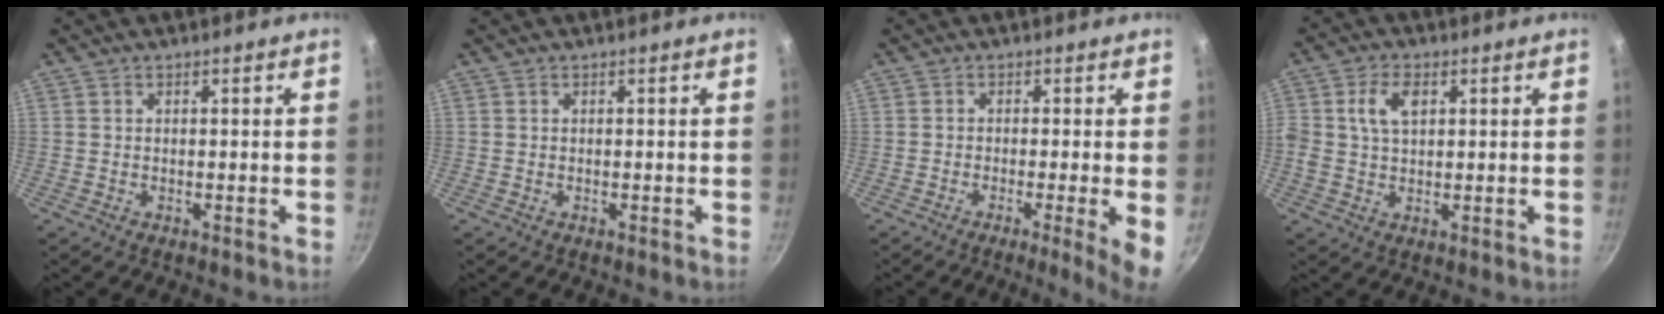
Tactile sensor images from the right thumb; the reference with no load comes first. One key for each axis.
{"total": 0.0}
{"total": 5.9, "fx": -1.4, "fy": 0.4, "fz": 5.7, "tx": -0.078, "ty": -0.004, "tz": -0.023}
{"total": 5.8, "fx": 1.6, "fy": 3.6, "fz": 4.3, "tx": -0.070, "ty": 0.003, "tz": 0.027}